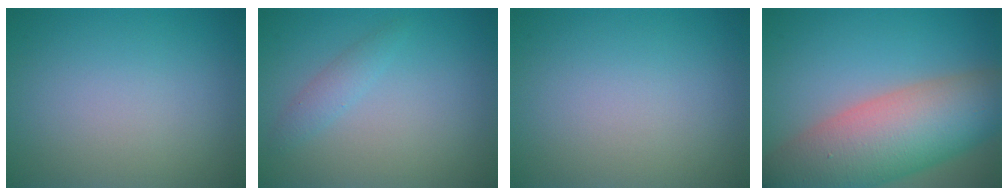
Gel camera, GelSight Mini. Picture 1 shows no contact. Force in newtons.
{"total": 1.5, "press": 1.5, "slide": 0.1}
{"total": 0.0}
{"total": 11.8, "press": 11.7, "slide": 0.7}